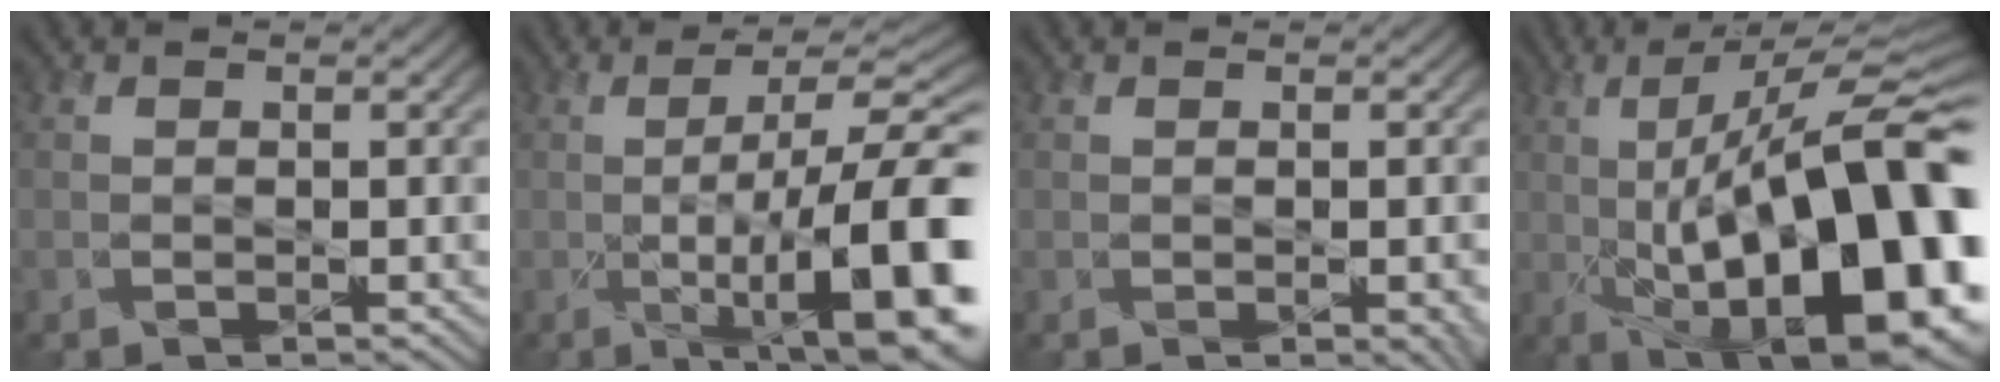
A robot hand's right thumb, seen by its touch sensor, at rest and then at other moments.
{"total": 17.2, "force": [-3.6, 4.8, 16.1], "torque": [-0.230, -0.013, -0.041]}
{"total": 2.6, "force": [-0.8, 0.9, 2.3], "torque": [-0.025, -0.004, -0.001]}
{"total": 21.3, "force": [-2.9, 7.0, 19.9], "torque": [-0.279, 0.023, -0.051]}